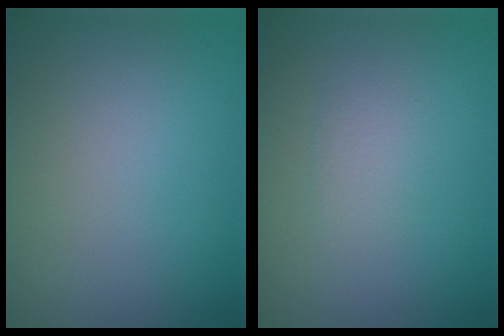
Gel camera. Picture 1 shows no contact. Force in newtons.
{"total": 1.2, "press": 1.2, "slide": 0.3}